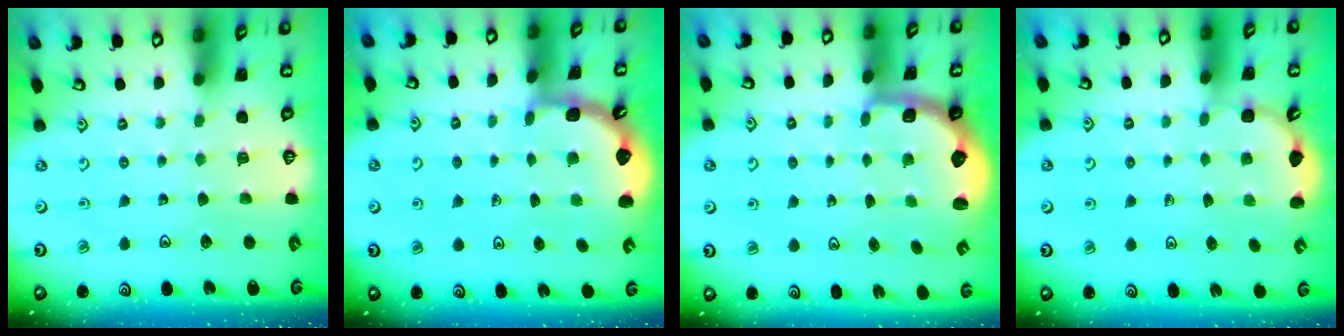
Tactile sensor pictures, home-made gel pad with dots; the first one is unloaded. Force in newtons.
{"total": 2.0, "press": 2.0, "slide": 0.2}
{"total": 2.6, "press": 2.0, "slide": 1.7}
{"total": 2.5, "press": 2.1, "slide": 1.5}